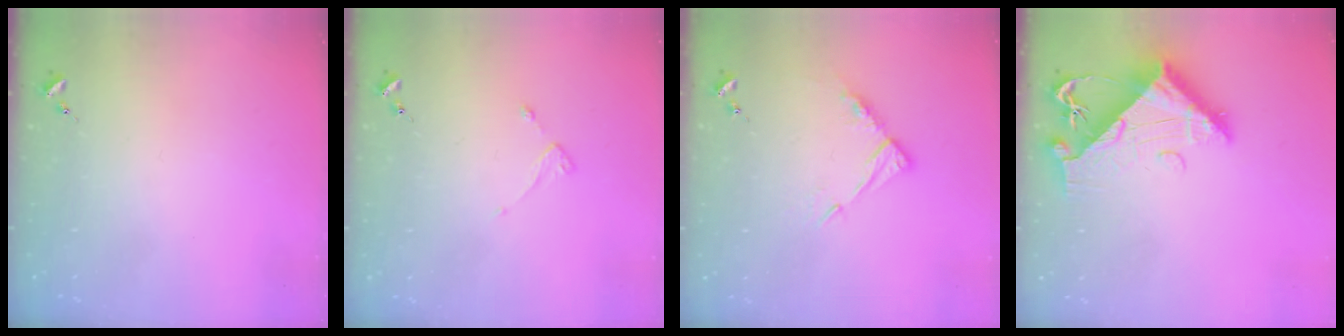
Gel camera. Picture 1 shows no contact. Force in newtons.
{"total": 2.2, "press": 2.1, "slide": 0.4}
{"total": 9.0, "press": 9.0, "slide": 0.8}
{"total": 12.6, "press": 12.5, "slide": 1.3}